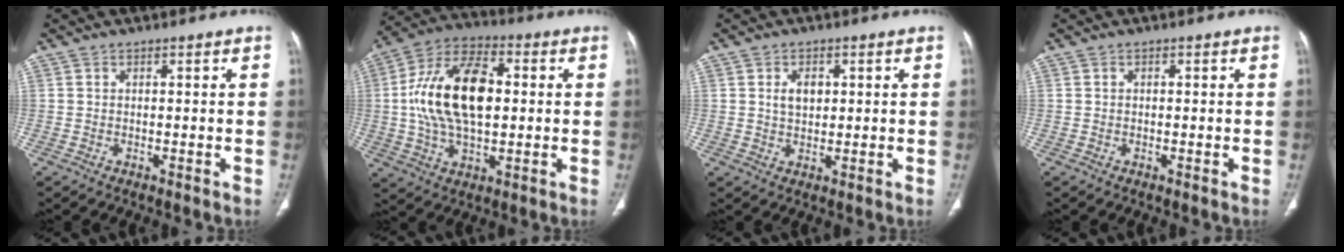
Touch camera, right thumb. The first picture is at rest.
{"total": 18.7, "force": [1.4, 10.4, 15.5], "torque": [-0.286, 0.020, 0.022]}
{"total": 3.7, "force": [0.9, 2.4, 2.5], "torque": [-0.032, -0.004, 0.017]}
{"total": 0.0}